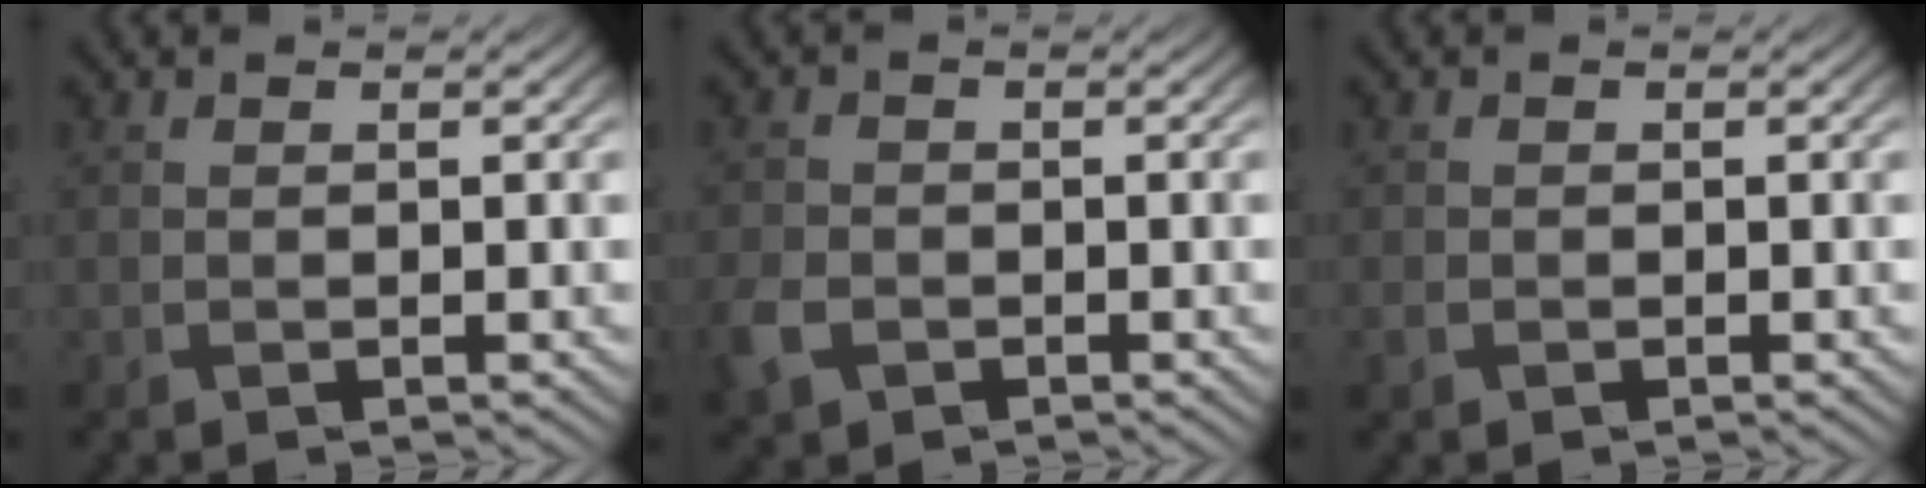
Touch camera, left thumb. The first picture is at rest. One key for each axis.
{"total": 3.8, "fx": -1.9, "fy": 2.8, "fz": 1.9, "tx": -0.057, "ty": -0.011, "tz": -0.045}
{"total": 1.1, "fx": -0.5, "fy": 0.8, "fz": 0.4, "tx": -0.010, "ty": -0.006, "tz": -0.012}